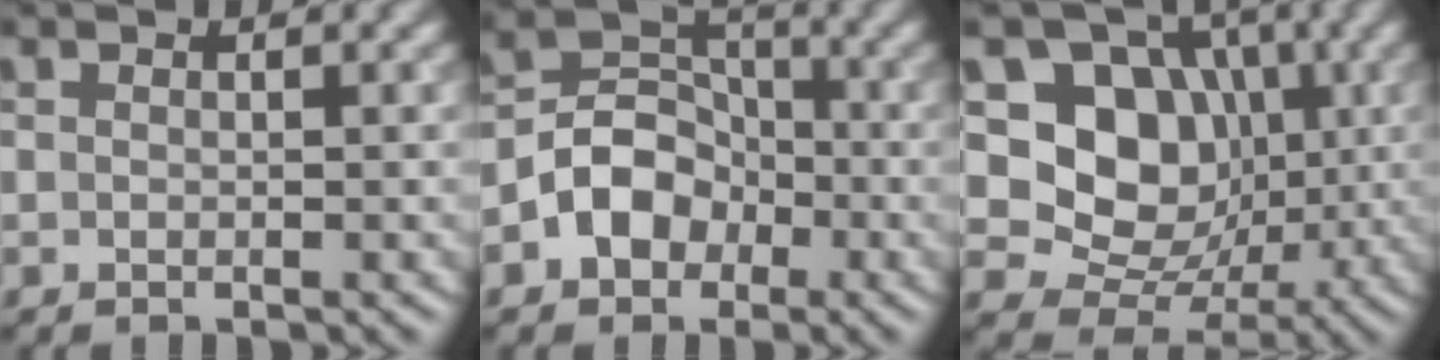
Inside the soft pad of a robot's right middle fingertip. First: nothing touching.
{"total": 4.7, "force": [-2.1, 3.6, 2.1], "torque": [-0.027, 0.006, -0.044]}
{"total": 10.4, "force": [1.6, 8.7, 5.4], "torque": [-0.079, 0.002, 0.009]}